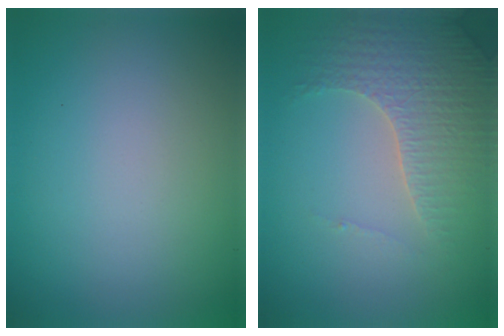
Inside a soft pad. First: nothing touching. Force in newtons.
{"total": 4.2, "press": 3.4, "slide": 2.5}